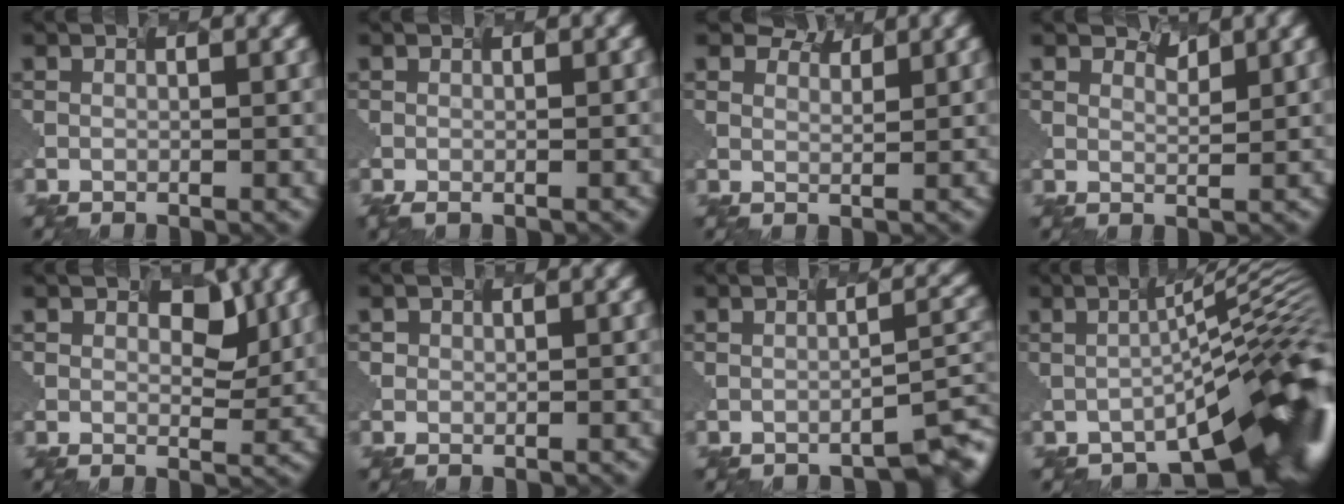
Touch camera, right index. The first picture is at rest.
{"total": 1.0, "force": [-0.8, 0.3, 0.5], "torque": [-0.007, 0.002, -0.001]}
{"total": 3.1, "force": [2.9, 1.1, 0.4], "torque": [-0.015, -0.003, 0.046]}
{"total": 1.2, "force": [1.1, 0.1, -0.4], "torque": [0.000, -0.004, 0.027]}
{"total": 1.9, "force": [1.1, 1.2, 0.8], "torque": [-0.014, -0.003, 0.023]}
{"total": 0.9, "force": [0.0, 0.8, -0.3], "torque": [0.006, -0.008, 0.009]}
{"total": 2.9, "force": [-1.8, 0.7, 2.1], "torque": [-0.019, 0.005, -0.021]}
{"total": 11.7, "force": [-4.8, 3.3, 10.1], "torque": [-0.129, -0.003, -0.072]}